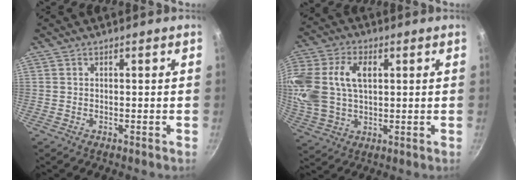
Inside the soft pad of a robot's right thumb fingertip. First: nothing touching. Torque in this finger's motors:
{"motor_torque": [1.09, 3.28, 1.64, -0.49, 0.65]}